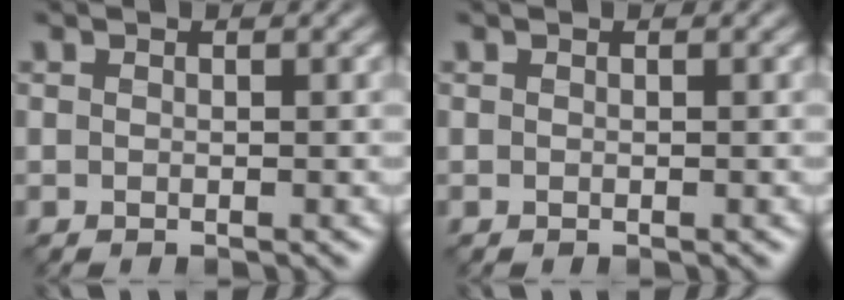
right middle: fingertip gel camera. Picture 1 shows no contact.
{"total": 0.0}